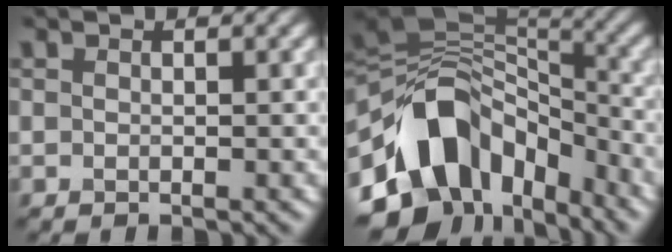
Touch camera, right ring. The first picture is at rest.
{"total": 13.0, "force": [-5.5, 9.0, 7.6], "torque": [-0.142, 0.009, -0.104]}